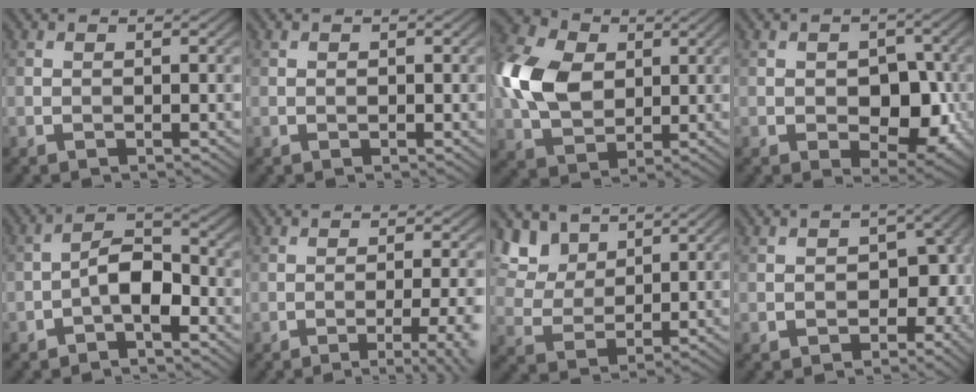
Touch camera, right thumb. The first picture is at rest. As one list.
[{"total": 0.0}, {"total": 12.3, "force": [1.8, 8.6, 8.5], "torque": [-0.230, 0.017, 0.023]}, {"total": 6.6, "force": [-1.1, 4.3, 4.9], "torque": [-0.070, -0.012, -0.014]}, {"total": 5.0, "force": [-2.3, 2.3, 3.9], "torque": [-0.062, 0.017, -0.051]}, {"total": 6.8, "force": [-2.7, 1.7, 5.9], "torque": [-0.074, 0.005, -0.030]}, {"total": 7.7, "force": [5.2, 4.3, 3.7], "torque": [-0.105, -0.007, 0.111]}, {"total": 5.5, "force": [-1.0, 4.1, 3.6], "torque": [-0.047, -0.013, -0.013]}]